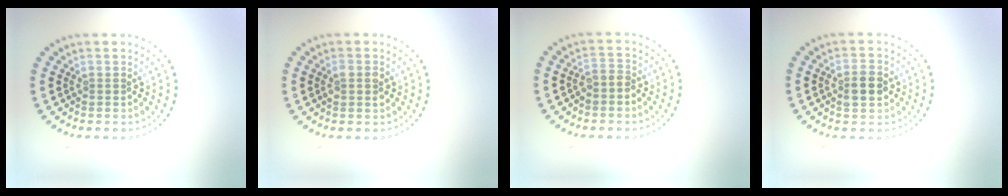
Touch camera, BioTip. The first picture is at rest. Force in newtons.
{"total": 1.2, "press": 1.2, "slide": 0.2}
{"total": 1.5, "press": 1.2, "slide": 0.9}
{"total": 2.9, "press": 2.9, "slide": 0.2}